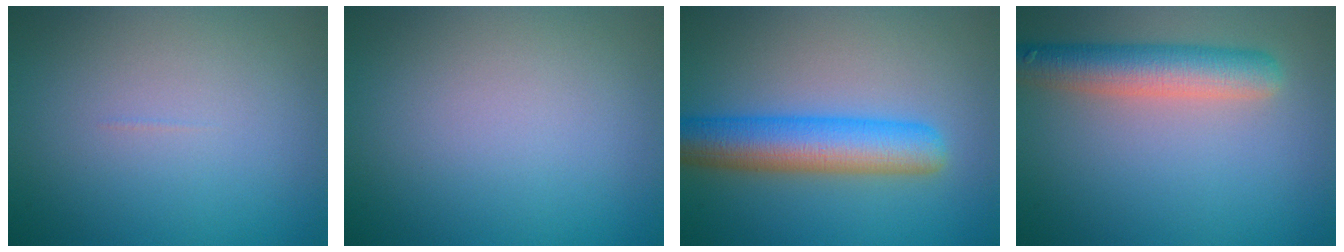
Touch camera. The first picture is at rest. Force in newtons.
{"total": 0.0}
{"total": 6.8, "press": 6.8, "slide": 0.2}
{"total": 5.2, "press": 5.2, "slide": 0.4}